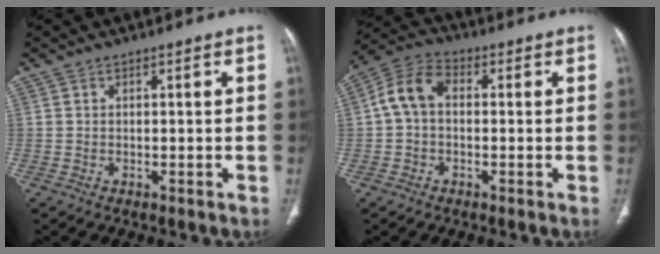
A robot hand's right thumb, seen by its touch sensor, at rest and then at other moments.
{"total": 7.5, "force": [0.4, 5.2, 5.4], "torque": [-0.099, 0.023, -0.004]}